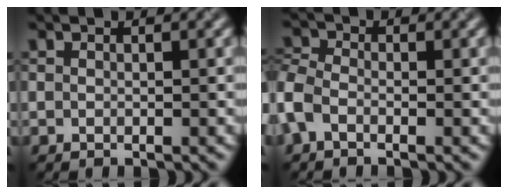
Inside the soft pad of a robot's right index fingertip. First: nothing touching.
{"total": 2.6, "force": [-0.9, 1.8, 1.7], "torque": [-0.042, 0.006, -0.035]}